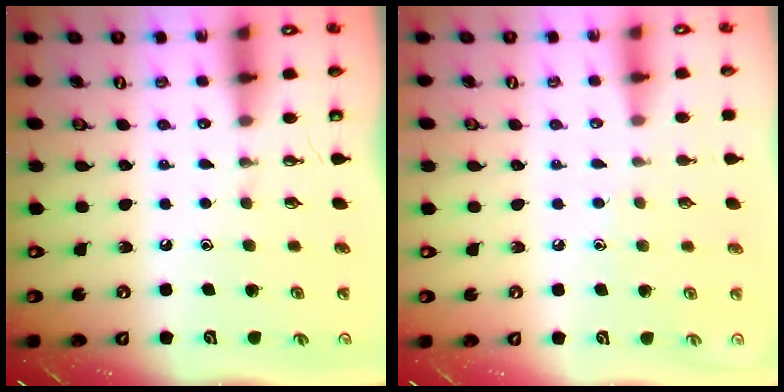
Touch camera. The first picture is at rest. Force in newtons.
{"total": 3.8, "press": 3.8, "slide": 0.5}